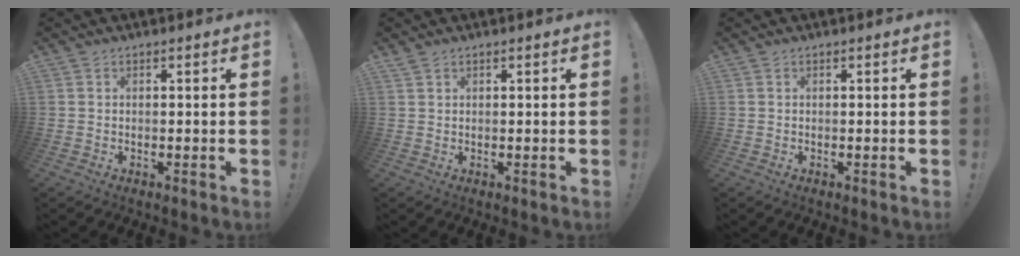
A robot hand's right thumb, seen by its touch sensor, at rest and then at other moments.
{"total": 0.9, "force": [0.7, 0.1, 0.4], "torque": [-0.003, -0.003, 0.013]}
{"total": 0.0}